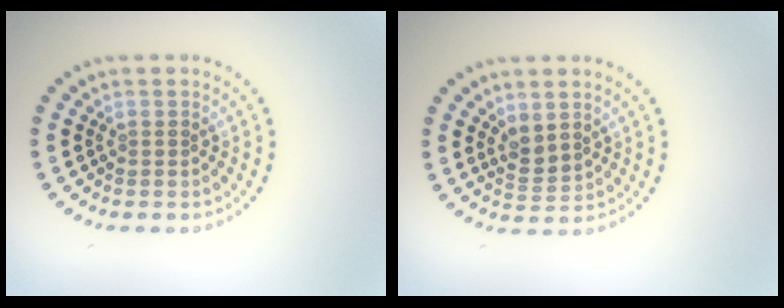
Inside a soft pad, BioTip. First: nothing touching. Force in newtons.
{"total": 2.0, "press": 1.6, "slide": 1.1}